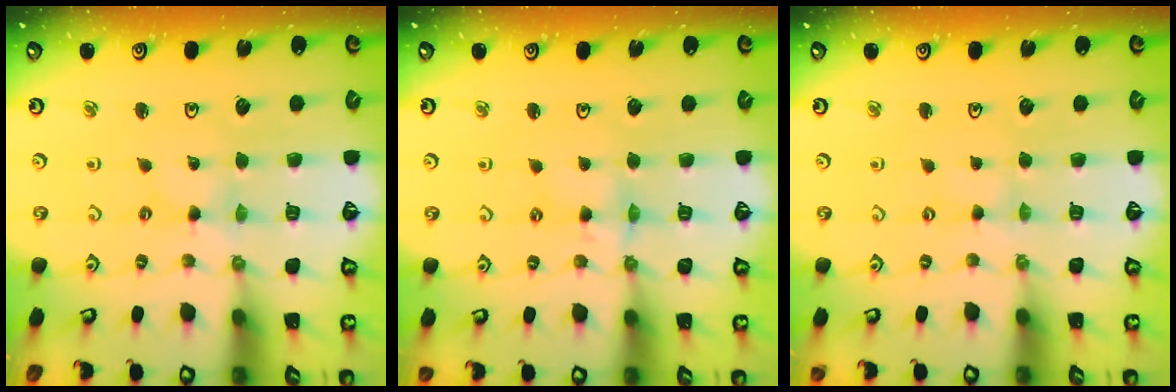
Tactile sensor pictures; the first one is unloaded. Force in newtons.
{"total": 3.5, "press": 3.5, "slide": 0.4}
{"total": 0.0}